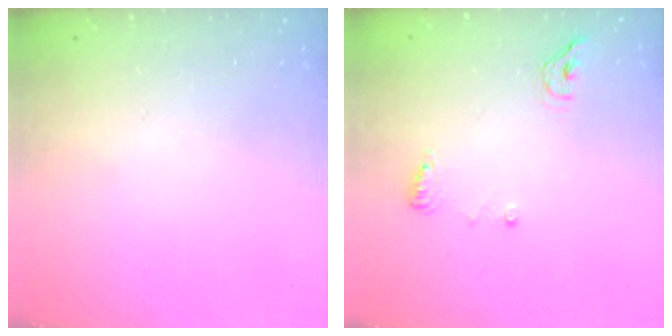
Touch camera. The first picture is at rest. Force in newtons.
{"total": 8.1, "press": 7.2, "slide": 3.7}